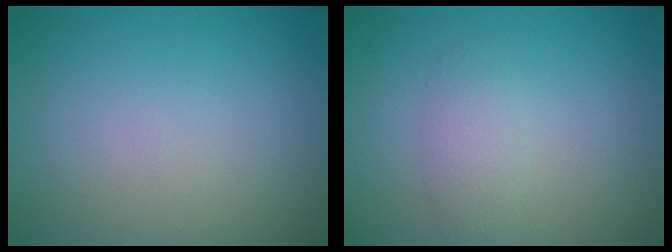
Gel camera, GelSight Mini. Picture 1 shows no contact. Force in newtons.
{"total": 1.8, "press": 1.8, "slide": 0.0}